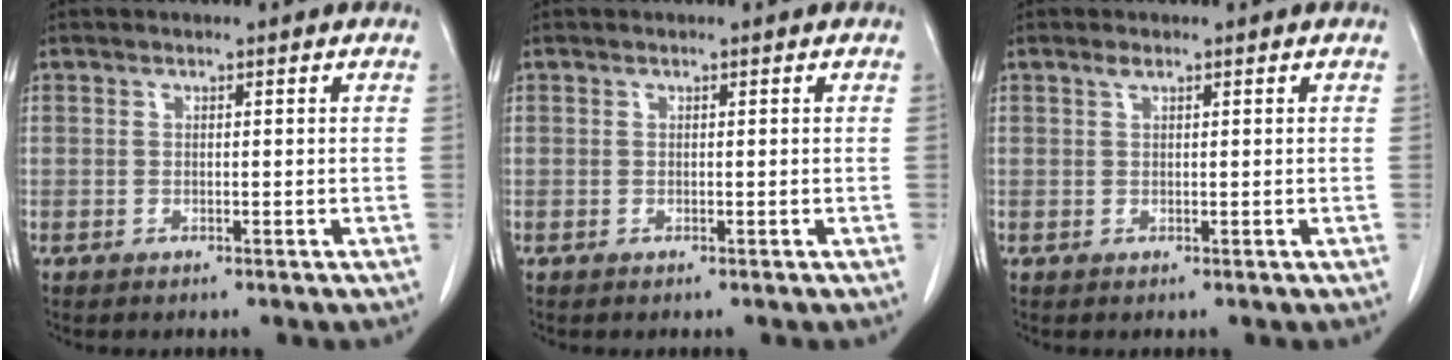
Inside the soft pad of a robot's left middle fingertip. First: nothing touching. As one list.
[{"total": 0.0}, {"total": 0.8, "force": [0.6, 0.2, 0.5], "torque": [-0.014, 0.003, 0.012]}]